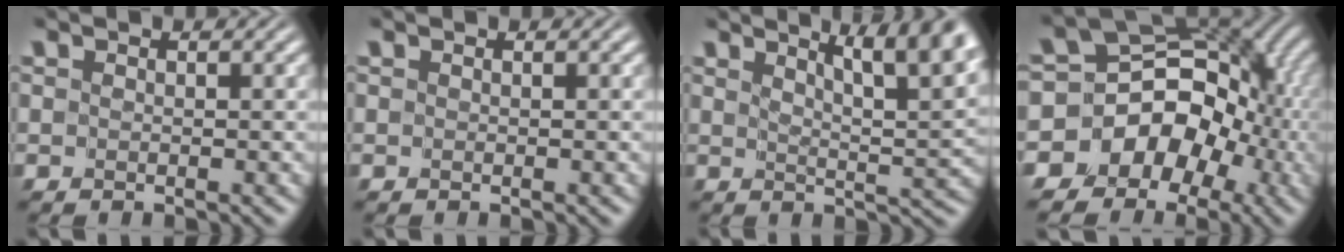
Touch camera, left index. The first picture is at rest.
{"total": 0.0}
{"total": 7.3, "force": [4.9, 1.4, 5.3], "torque": [-0.055, 0.015, 0.062]}
{"total": 10.3, "force": [-3.6, 8.1, 5.2], "torque": [-0.046, 0.017, -0.074]}